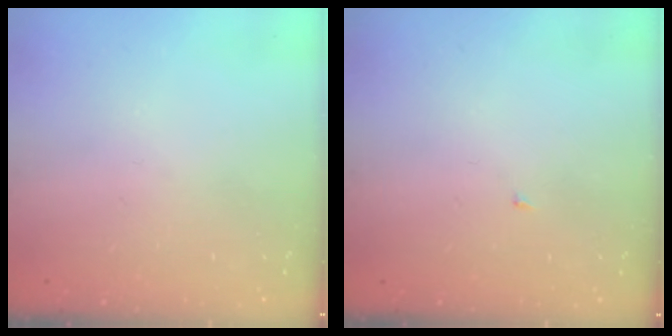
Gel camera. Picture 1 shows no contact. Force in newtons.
{"total": 1.8, "press": 1.8, "slide": 0.2}